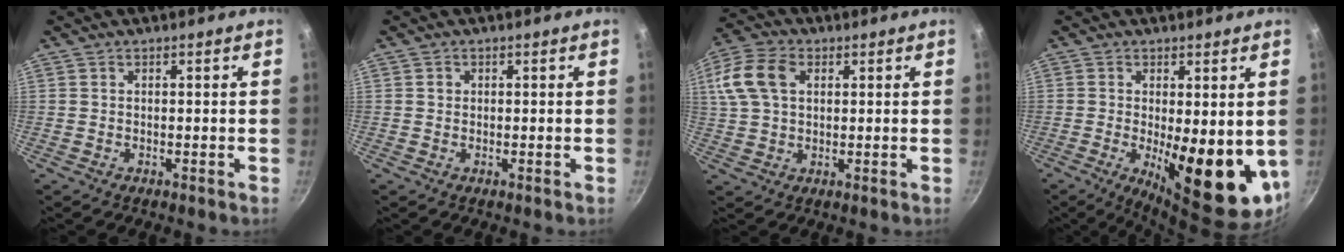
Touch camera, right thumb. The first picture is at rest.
{"total": 0.8, "force": [0.1, 0.8, 0.2], "torque": [0.000, 0.002, 0.001]}
{"total": 12.3, "force": [3.6, 8.4, 8.3], "torque": [-0.174, 0.018, 0.059]}
{"total": 14.7, "force": [-1.5, 5.1, 13.7], "torque": [-0.166, -0.024, -0.008]}